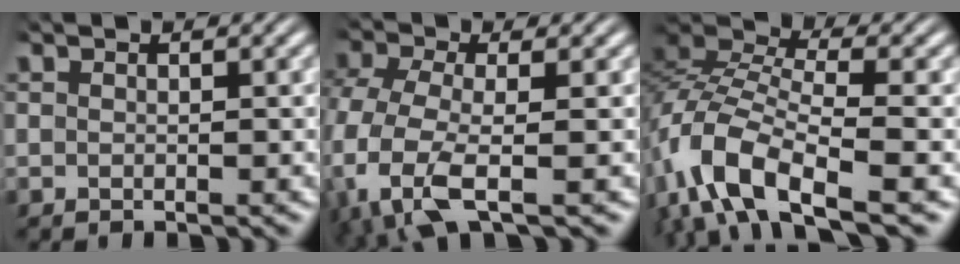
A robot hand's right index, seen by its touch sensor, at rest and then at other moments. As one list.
[{"total": 8.1, "force": [-2.6, 6.3, 4.4], "torque": [-0.164, -0.058, -0.033]}, {"total": 9.4, "force": [-1.9, 6.5, 6.6], "torque": [-0.166, -0.016, -0.032]}]